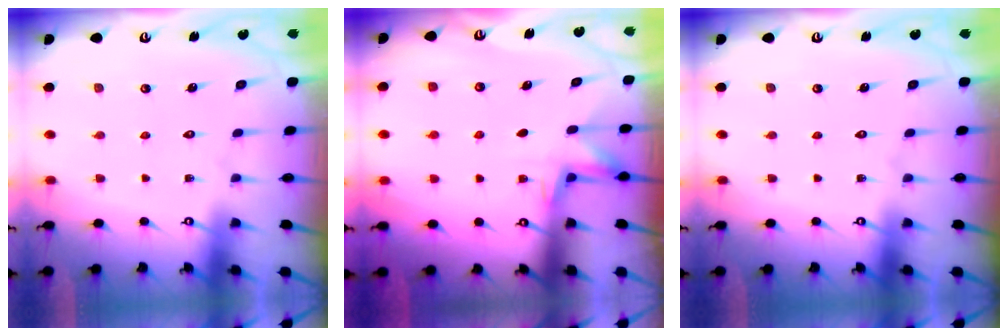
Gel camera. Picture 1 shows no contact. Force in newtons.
{"total": 4.4, "press": 4.1, "slide": 1.4}
{"total": 0.0}